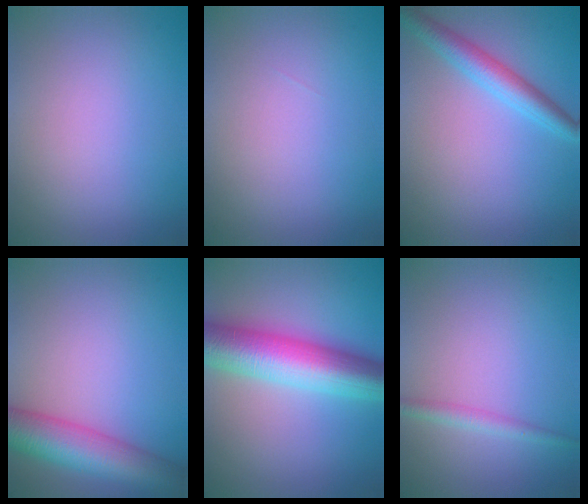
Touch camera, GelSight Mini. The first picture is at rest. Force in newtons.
{"total": 0.0}
{"total": 3.8, "press": 3.8, "slide": 0.1}
{"total": 8.4, "press": 8.4, "slide": 0.4}
{"total": 10.2, "press": 10.2, "slide": 0.1}
{"total": 1.7, "press": 1.7, "slide": 0.0}